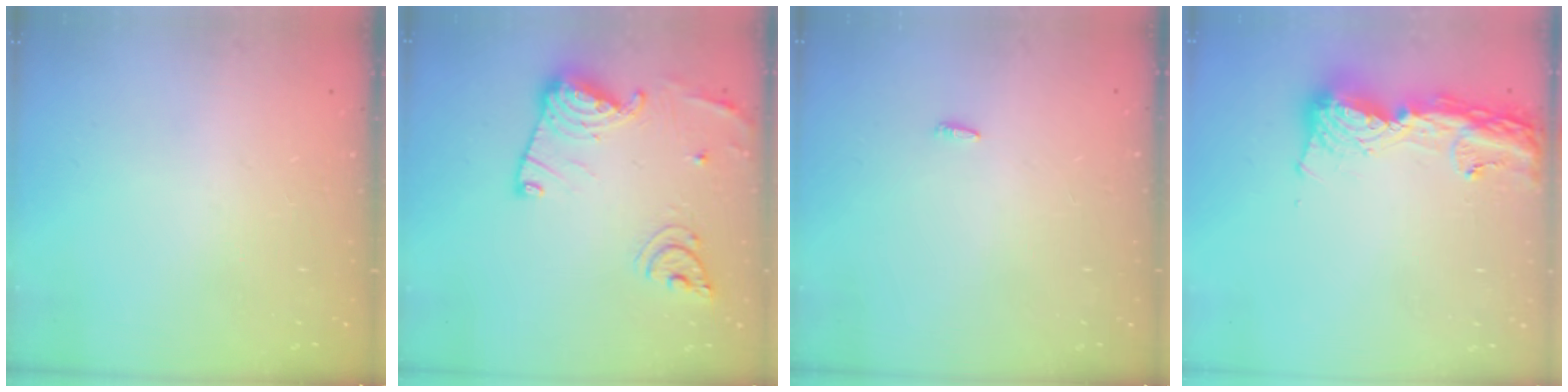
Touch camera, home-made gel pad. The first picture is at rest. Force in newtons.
{"total": 17.0, "press": 16.9, "slide": 1.7}
{"total": 1.8, "press": 1.7, "slide": 0.6}
{"total": 13.9, "press": 13.8, "slide": 1.2}